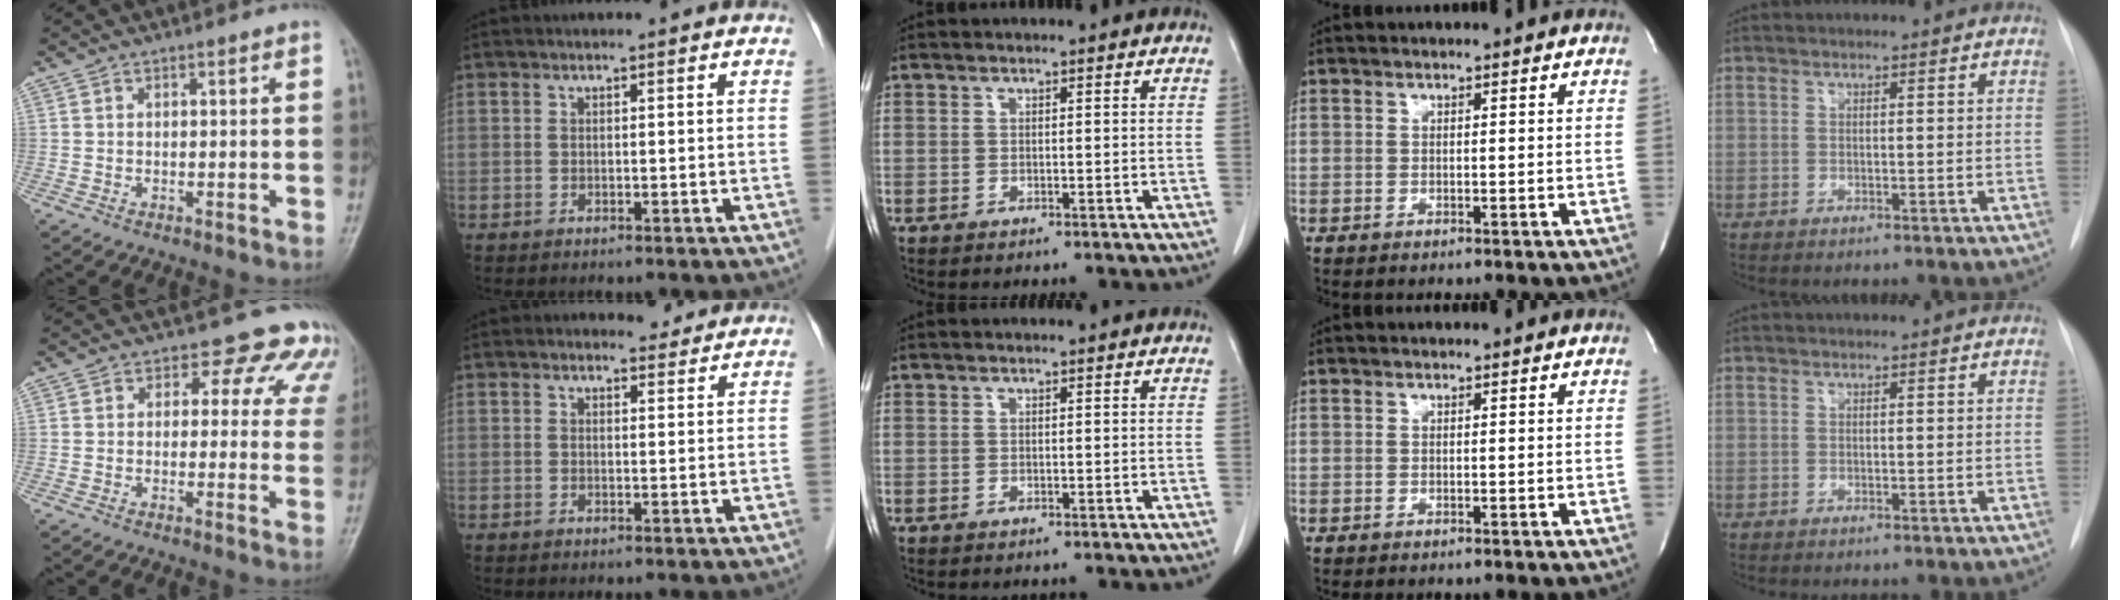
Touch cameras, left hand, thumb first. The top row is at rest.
{"thumb": {"total": 9.4, "force": [6.8, 5.6, 3.3], "torque": [0.017, -0.023, 0.051]}, "index": {"total": 2.3, "force": [2.1, 0.8, 0.0], "torque": [-0.004, -0.004, 0.026]}}